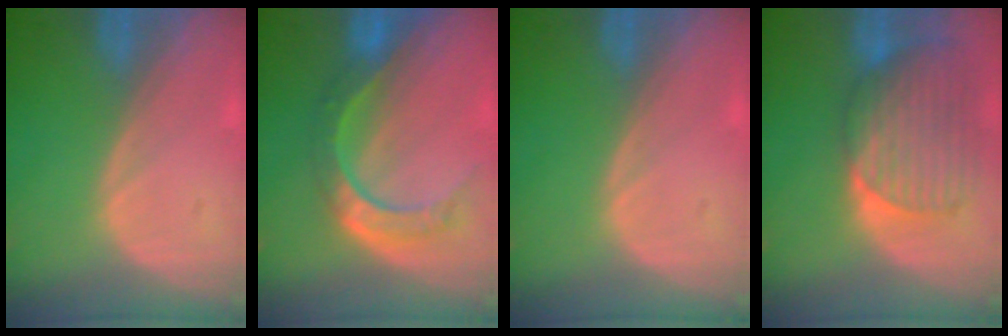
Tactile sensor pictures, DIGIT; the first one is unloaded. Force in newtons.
{"total": 8.8, "press": 7.3, "slide": 5.0}
{"total": 0.0}
{"total": 9.7, "press": 8.5, "slide": 4.7}